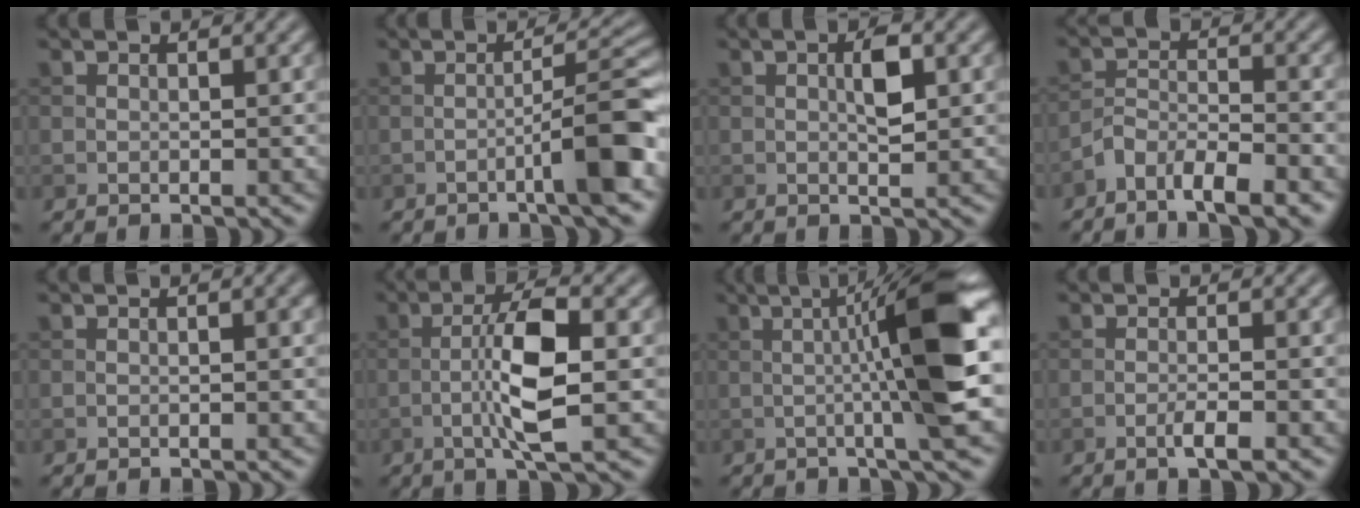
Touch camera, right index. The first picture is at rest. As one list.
[{"total": 5.7, "force": [-2.3, 0.5, 5.2], "torque": [-0.074, 0.021, -0.043]}, {"total": 2.5, "force": [0.4, 0.7, 2.4], "torque": [-0.045, 0.003, 0.006]}, {"total": 4.6, "force": [-3.4, 1.4, 2.8], "torque": [-0.048, 0.000, -0.062]}, {"total": 0.6, "force": [-0.1, 0.1, 0.6], "torque": [-0.009, 0.000, -0.001]}, {"total": 6.0, "force": [-1.2, 1.1, 5.8], "torque": [-0.110, 0.011, -0.026]}, {"total": 9.9, "force": [0.3, 1.0, 9.9], "torque": [-0.133, 0.018, 0.003]}, {"total": 2.1, "force": [-1.0, 0.3, 1.9], "torque": [-0.030, 0.004, -0.021]}]